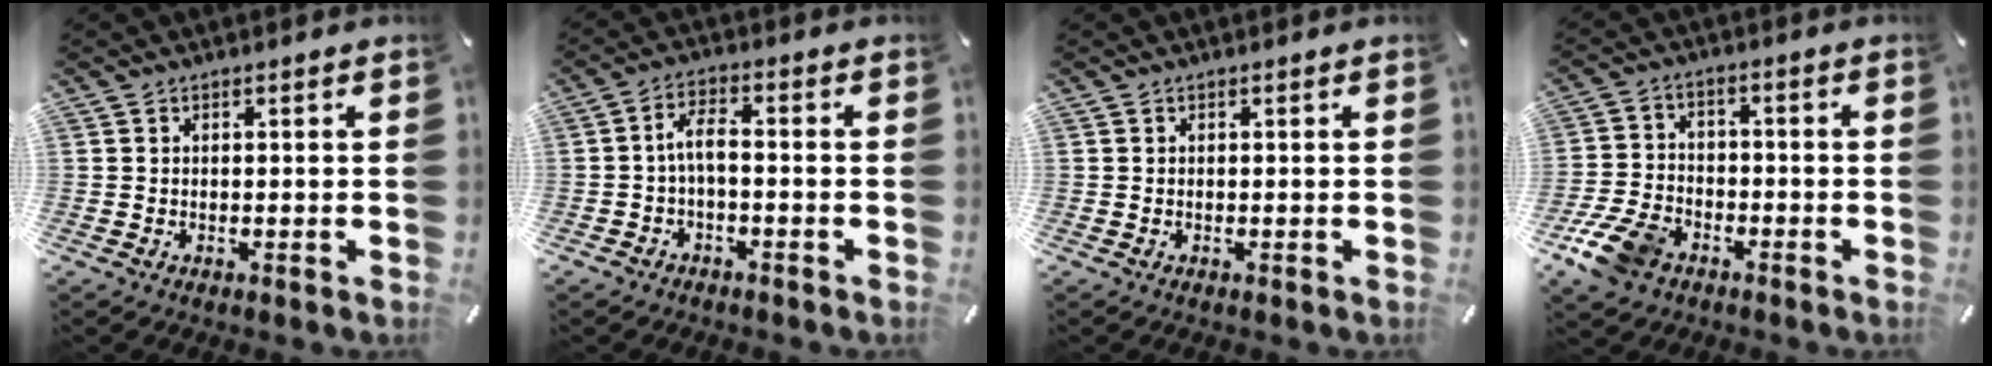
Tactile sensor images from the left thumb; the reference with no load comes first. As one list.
[{"total": 5.0, "force": [-1.2, 2.5, 4.1], "torque": [-0.081, 0.016, -0.025]}, {"total": 0.0}, {"total": 10.1, "force": [-5.6, 6.7, 5.0], "torque": [-0.112, 0.029, -0.104]}]